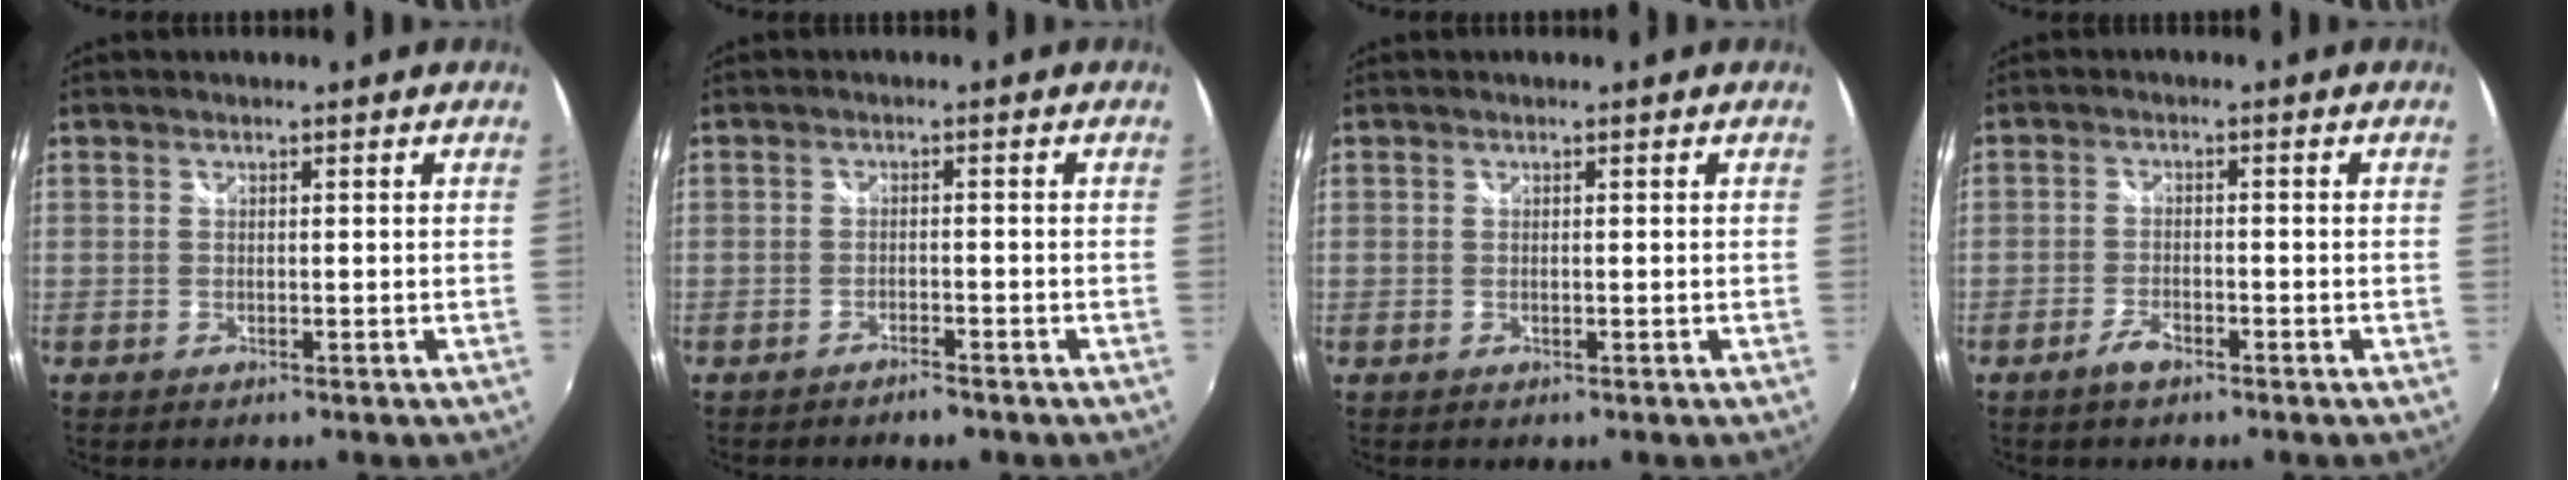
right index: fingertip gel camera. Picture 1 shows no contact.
{"total": 2.4, "force": [-2.1, 0.6, 1.0], "torque": [-0.026, -0.003, -0.035]}
{"total": 0.0}
{"total": 3.0, "force": [-2.3, 1.1, 1.6], "torque": [-0.043, -0.002, -0.046]}